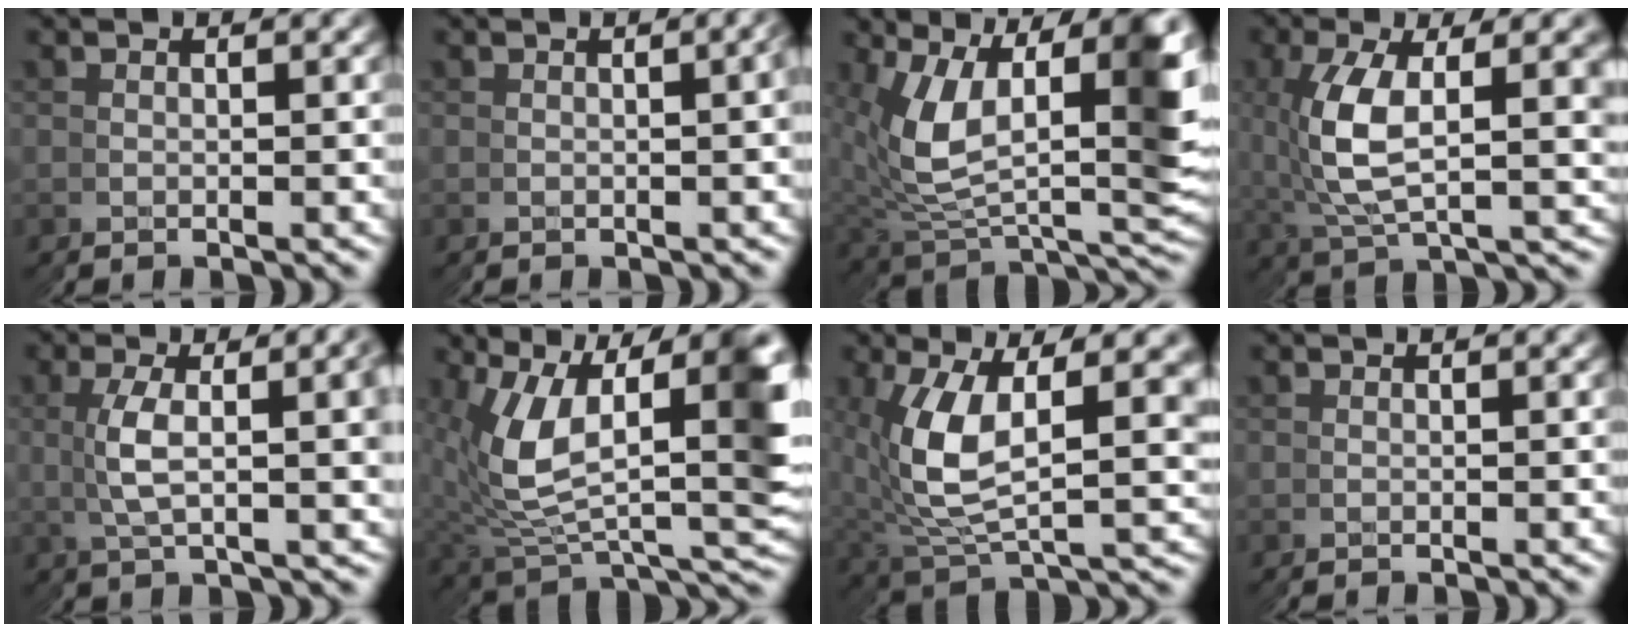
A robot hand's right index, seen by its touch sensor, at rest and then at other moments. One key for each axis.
{"total": 1.3, "fx": 0.3, "fy": 0.3, "fz": 1.2, "tx": -0.011, "ty": 0.007, "tz": 0.005}
{"total": 12.2, "fx": 1.4, "fy": 7.6, "fz": 9.4, "tx": -0.161, "ty": -0.016, "tz": 0.036}
{"total": 5.2, "fx": 0.8, "fy": 2.9, "fz": 4.3, "tx": -0.096, "ty": -0.008, "tz": 0.024}
{"total": 3.1, "fx": 1.0, "fy": 1.0, "fz": 2.8, "tx": -0.045, "ty": 0.002, "tz": 0.022}
{"total": 12.8, "fx": 1.3, "fy": 8.0, "fz": 9.9, "tx": -0.161, "ty": -0.014, "tz": 0.031}
{"total": 8.4, "fx": 1.2, "fy": 5.5, "fz": 6.2, "tx": -0.148, "ty": -0.019, "tz": 0.039}
{"total": 0.0}